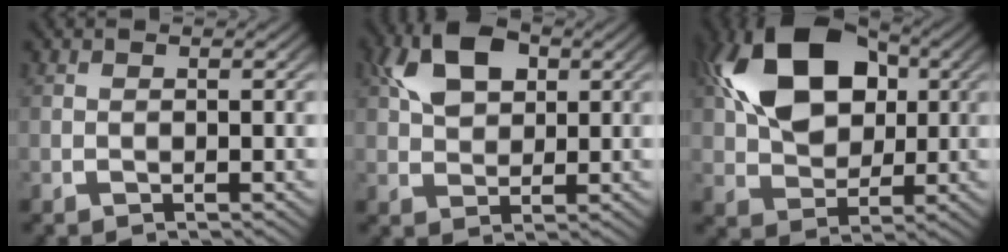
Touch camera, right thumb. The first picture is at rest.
{"total": 6.1, "force": [2.4, 3.8, 4.1], "torque": [-0.078, 0.001, 0.052]}
{"total": 12.1, "force": [3.0, 8.0, 8.5], "torque": [-0.183, -0.012, 0.065]}